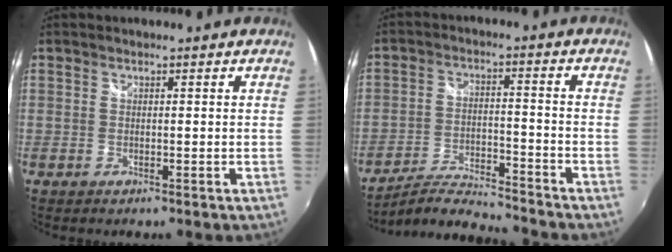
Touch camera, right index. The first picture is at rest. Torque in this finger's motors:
{"motor_torque": [-0.71, -0.10, -0.61, -0.04]}